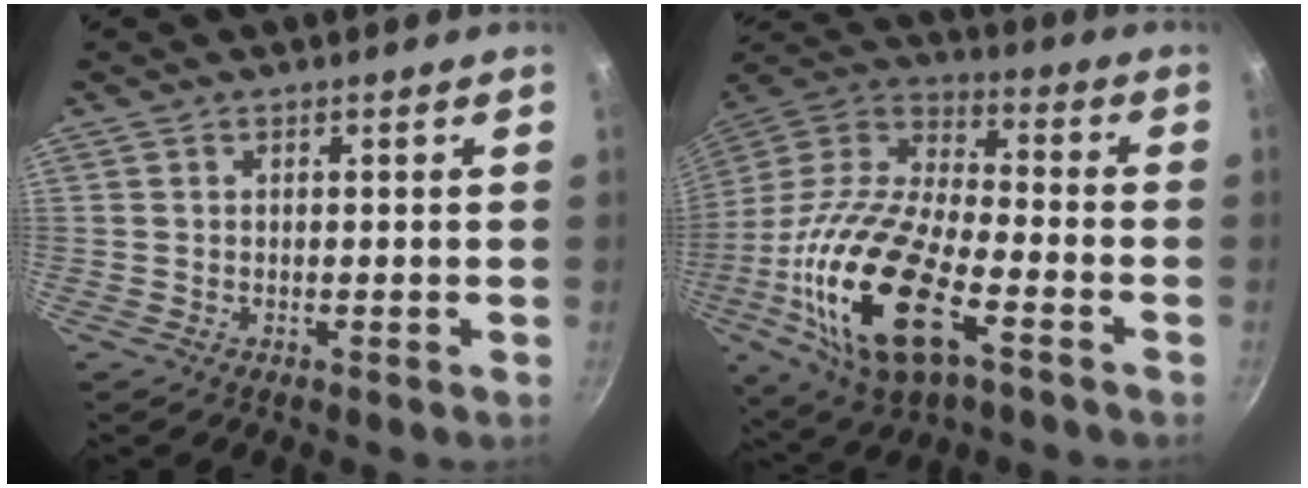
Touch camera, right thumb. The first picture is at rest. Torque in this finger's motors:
{"motor_torque": [1.77, 1.22, 2.46, -0.31, 0.88]}